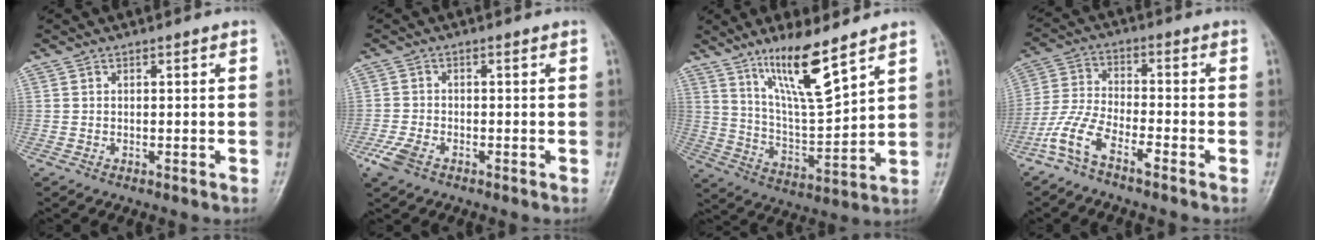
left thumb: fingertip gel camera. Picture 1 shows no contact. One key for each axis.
{"total": 4.0, "fx": -2.4, "fy": 2.1, "fz": 2.4, "tx": -0.059, "ty": 0.003, "tz": -0.047}
{"total": 12.8, "fx": 8.6, "fy": 2.1, "fz": 9.3, "tx": -0.159, "ty": -0.061, "tz": 0.170}
{"total": 7.4, "fx": -5.2, "fy": 2.0, "fz": 4.8, "tx": -0.114, "ty": 0.032, "tz": -0.117}